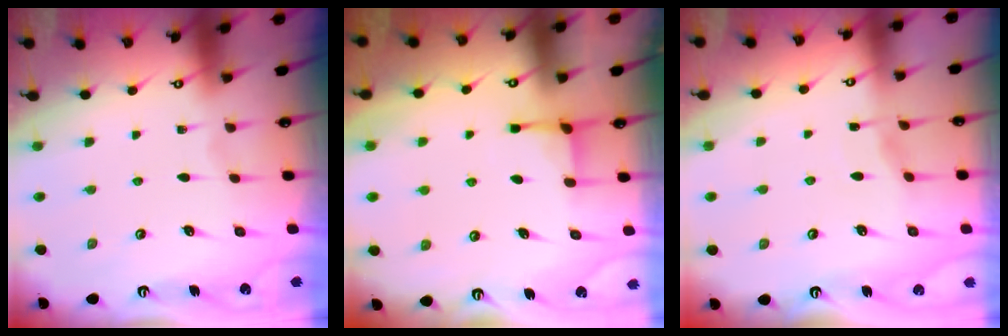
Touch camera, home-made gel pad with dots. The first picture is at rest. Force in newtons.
{"total": 2.4, "press": 2.4, "slide": 0.3}
{"total": 3.0, "press": 2.9, "slide": 0.6}